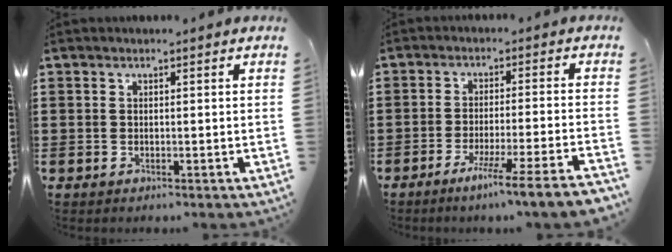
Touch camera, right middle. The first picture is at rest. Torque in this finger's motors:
{"motor_torque": [1.28, -0.86, 0.16, 0.07]}